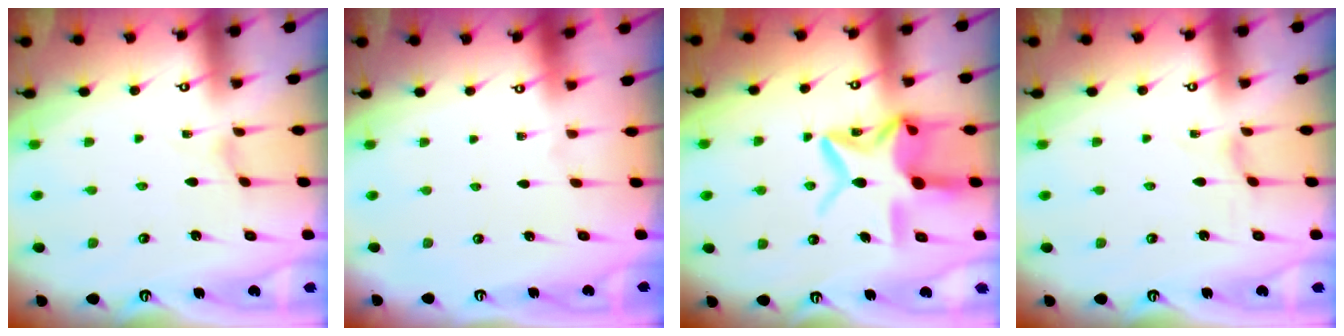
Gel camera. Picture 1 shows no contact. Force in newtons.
{"total": 0.0}
{"total": 15.6, "press": 15.6, "slide": 1.1}
{"total": 0.8, "press": 0.8, "slide": 0.2}